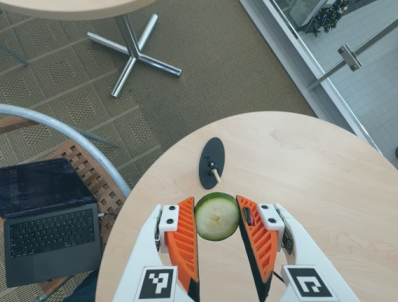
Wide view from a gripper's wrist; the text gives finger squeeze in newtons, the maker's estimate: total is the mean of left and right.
{"total": 8.3, "left": 8.8, "right": 7.8}